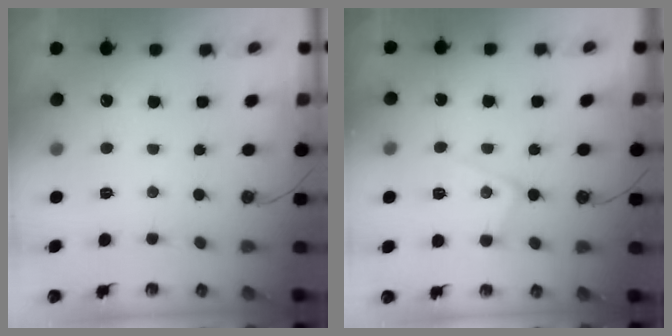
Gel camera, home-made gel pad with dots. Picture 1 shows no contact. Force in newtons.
{"total": 10.0, "press": 10.0, "slide": 0.7}